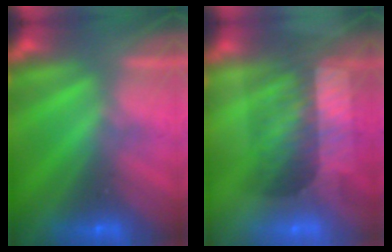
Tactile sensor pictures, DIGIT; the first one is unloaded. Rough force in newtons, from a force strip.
{"total": 3.3}